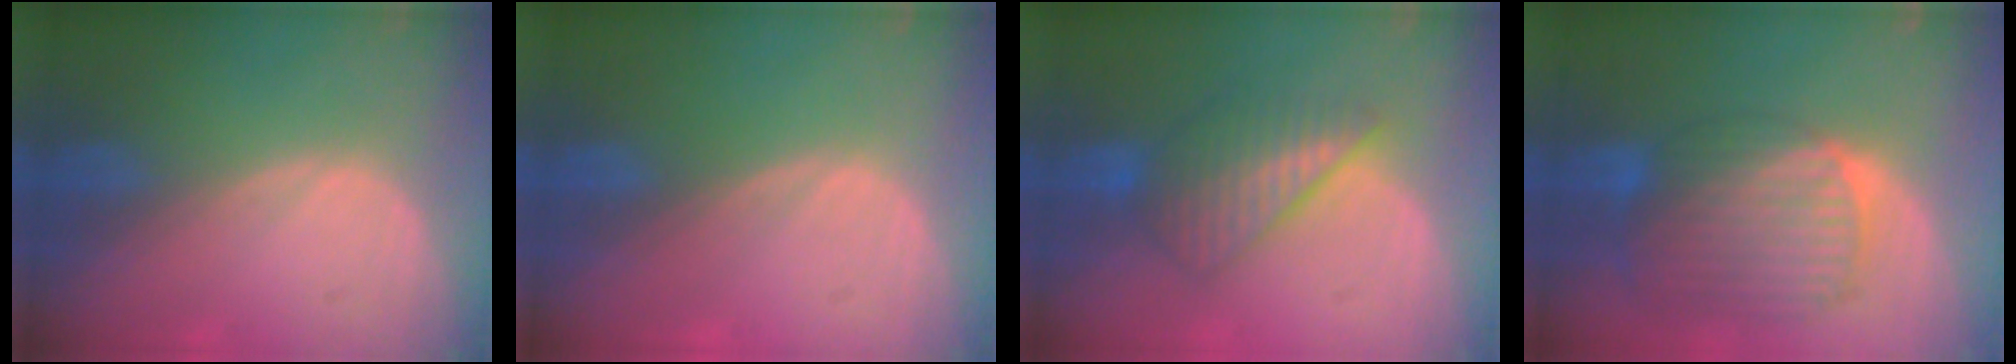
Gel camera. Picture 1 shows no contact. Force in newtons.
{"total": 0.0}
{"total": 6.4, "press": 6.3, "slide": 0.7}
{"total": 10.7, "press": 9.1, "slide": 5.5}